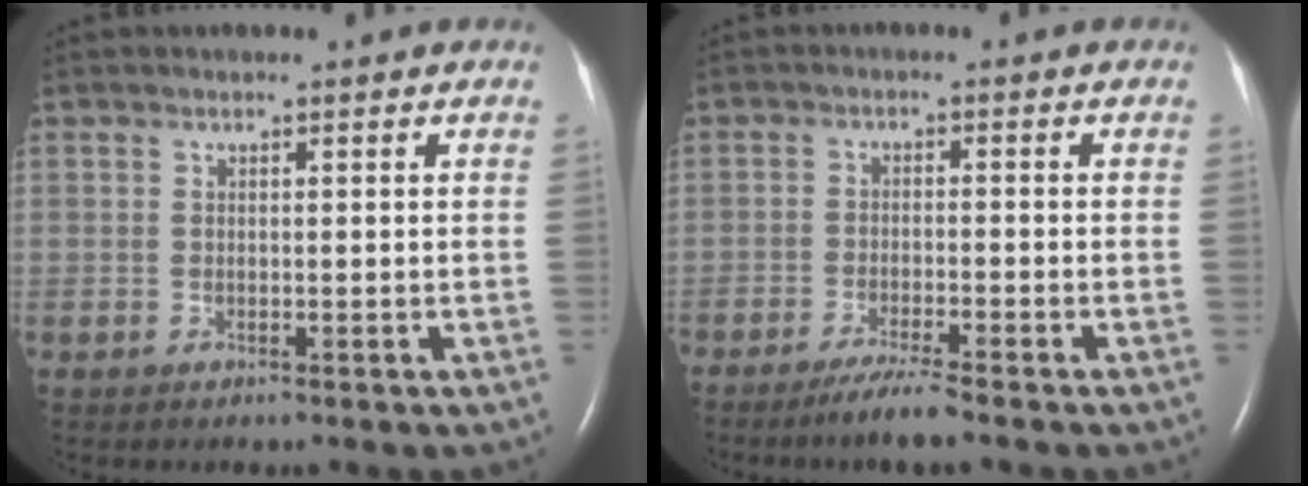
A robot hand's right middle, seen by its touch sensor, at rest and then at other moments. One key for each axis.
{"total": 4.1, "fx": -3.3, "fy": -0.4, "fz": 2.5, "tx": -0.051, "ty": -0.011, "tz": -0.065}